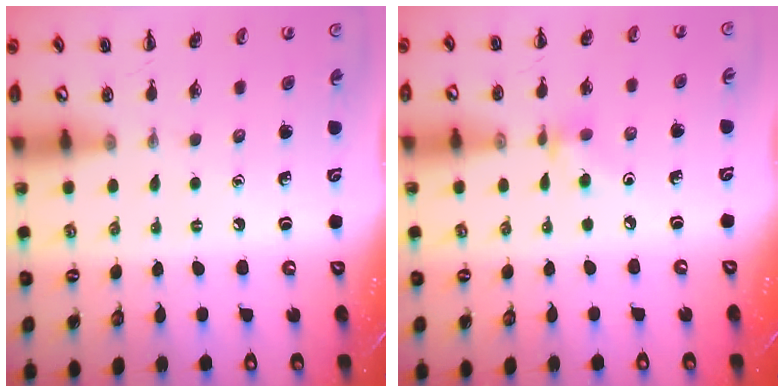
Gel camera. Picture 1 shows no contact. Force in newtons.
{"total": 5.6, "press": 5.5, "slide": 1.2}